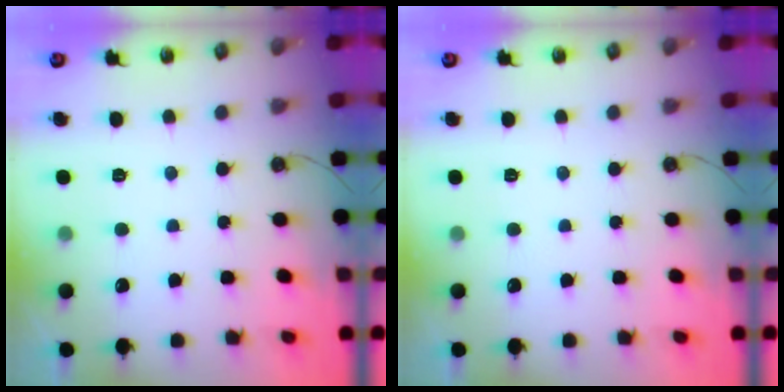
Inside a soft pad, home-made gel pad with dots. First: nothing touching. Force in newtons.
{"total": 0.0}